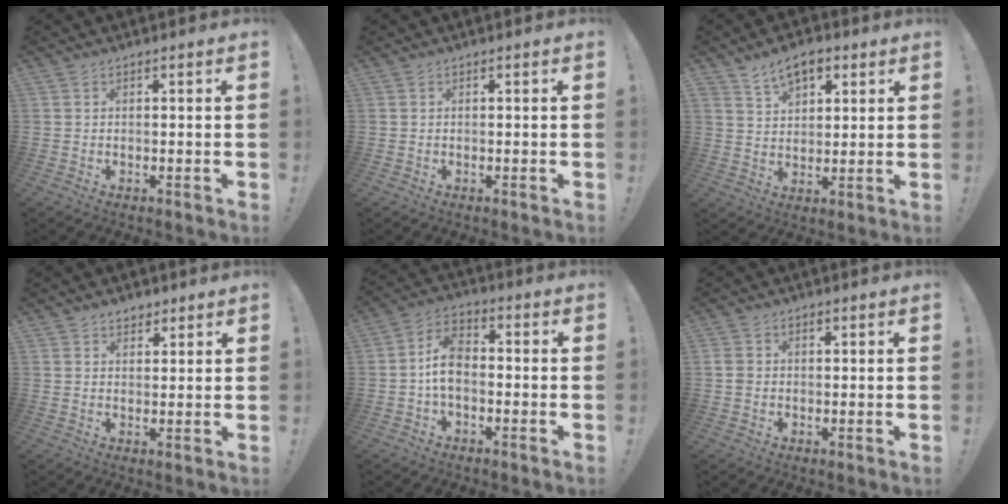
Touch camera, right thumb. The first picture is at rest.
{"total": 0.0}
{"total": 8.5, "force": [5.0, 5.4, 4.2], "torque": [-0.060, -0.017, 0.095]}
{"total": 3.3, "force": [2.5, 2.1, 0.6], "torque": [0.008, -0.017, 0.041]}
{"total": 8.6, "force": [-1.5, 5.6, 6.4], "torque": [-0.123, 0.012, -0.025]}
{"total": 2.3, "force": [0.2, 2.0, 1.1], "torque": [-0.017, 0.004, 0.004]}